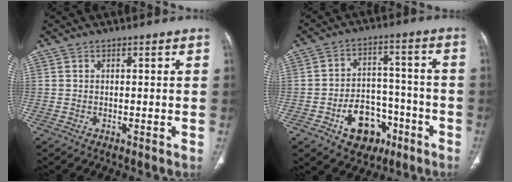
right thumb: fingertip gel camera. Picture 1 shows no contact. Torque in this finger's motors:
{"motor_torque": [2.31, 1.10, 0.77, -0.76, 0.09]}